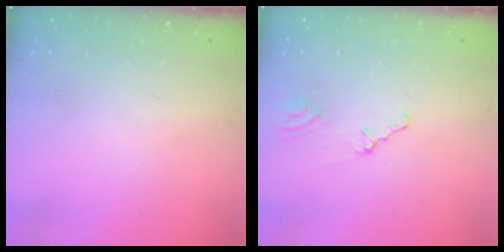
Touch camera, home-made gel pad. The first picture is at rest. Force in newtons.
{"total": 0.9, "press": 0.8, "slide": 0.2}